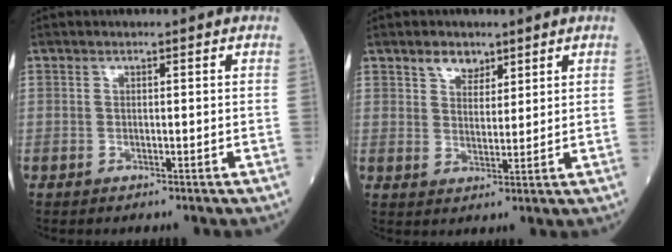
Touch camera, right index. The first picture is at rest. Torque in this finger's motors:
{"motor_torque": [0.00, 0.09, 0.15, 0.00]}